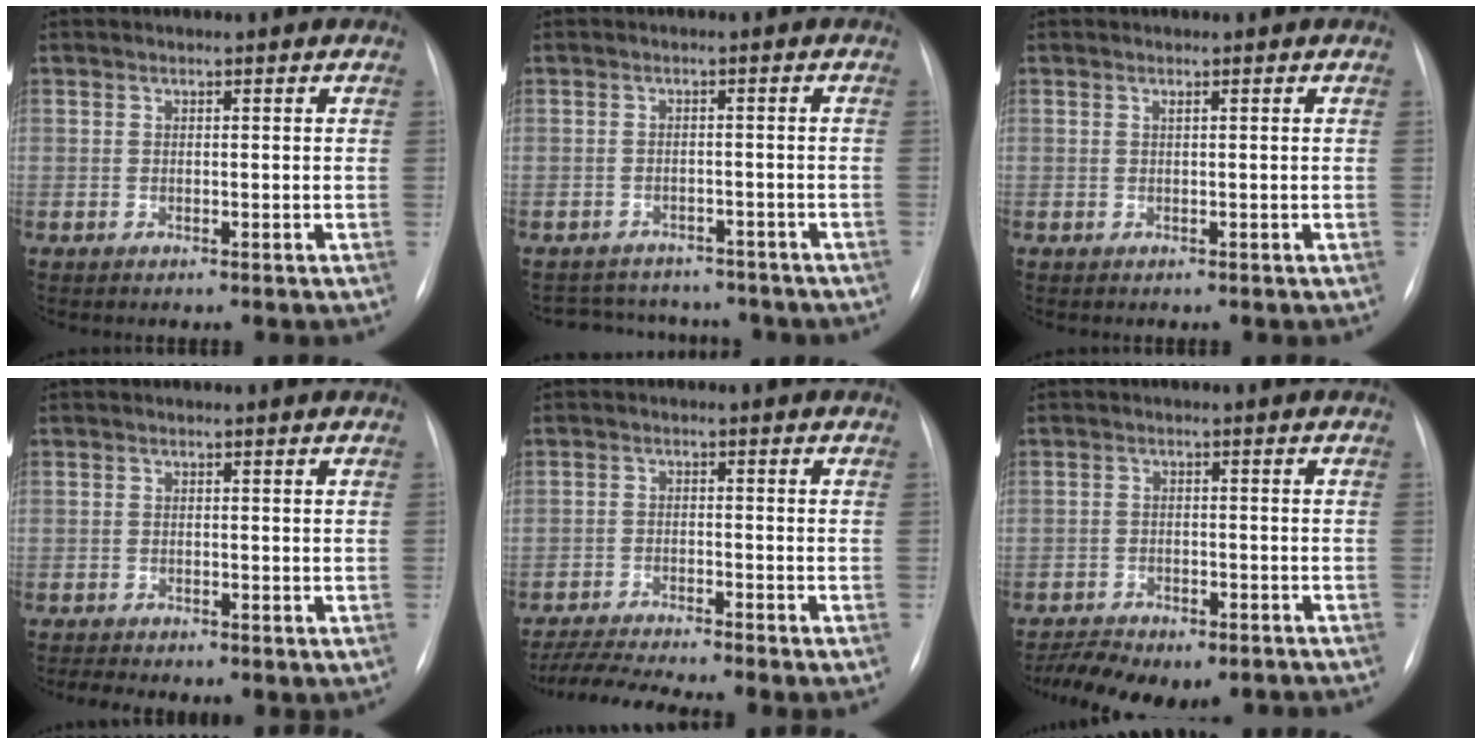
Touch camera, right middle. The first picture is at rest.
{"total": 11.1, "force": [-9.7, 4.7, 2.6], "torque": [-0.050, 0.016, -0.108]}
{"total": 0.0}
{"total": 2.7, "force": [-1.0, 1.3, 2.1], "torque": [-0.043, -0.006, -0.012]}
{"total": 7.1, "force": [-6.2, -0.7, 3.3], "torque": [-0.063, -0.016, -0.105]}
{"total": 11.0, "force": [-8.3, 4.6, 5.5], "torque": [-0.102, 0.003, -0.118]}